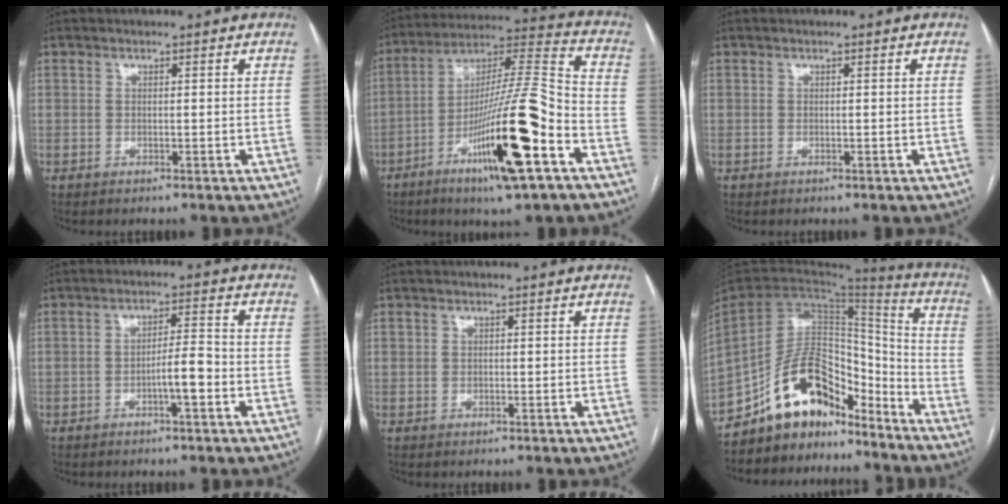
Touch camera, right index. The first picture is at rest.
{"total": 20.8, "force": [-8.9, 1.3, 18.7], "torque": [-0.330, -0.018, -0.149]}
{"total": 0.0}
{"total": 4.6, "force": [-1.8, 0.4, 4.2], "torque": [-0.070, 0.006, -0.029]}
{"total": 0.0}
{"total": 15.0, "force": [-11.9, 6.5, 6.6], "torque": [-0.120, 0.051, -0.209]}